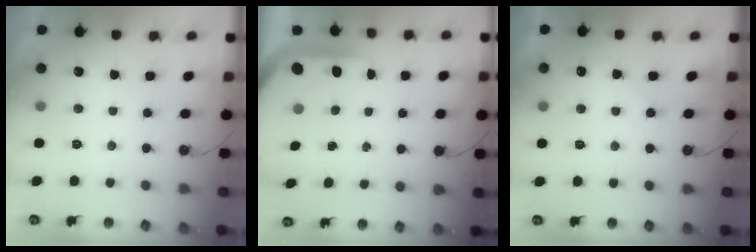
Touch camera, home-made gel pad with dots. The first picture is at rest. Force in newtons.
{"total": 5.7, "press": 5.6, "slide": 0.6}
{"total": 3.8, "press": 3.7, "slide": 0.5}